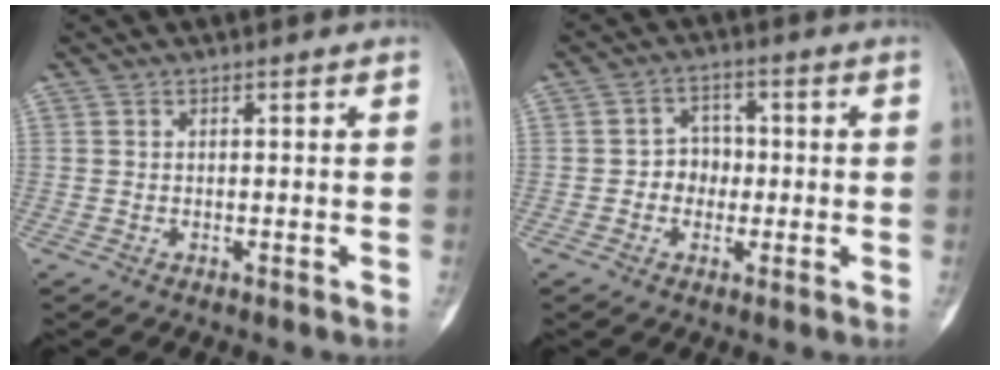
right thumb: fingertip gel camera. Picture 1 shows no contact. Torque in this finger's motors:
{"motor_torque": [-0.61, -0.20, -0.11, -0.25, -0.05]}